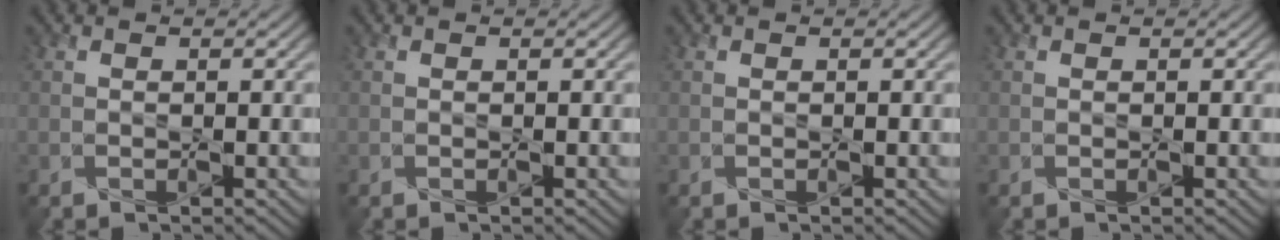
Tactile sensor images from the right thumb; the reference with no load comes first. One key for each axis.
{"total": 0.0}
{"total": 0.0}
{"total": 0.0}